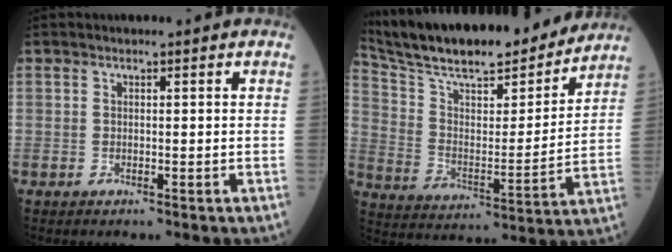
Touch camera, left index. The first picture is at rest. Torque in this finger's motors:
{"motor_torque": [-0.15, -1.33, 0.64, 0.13]}